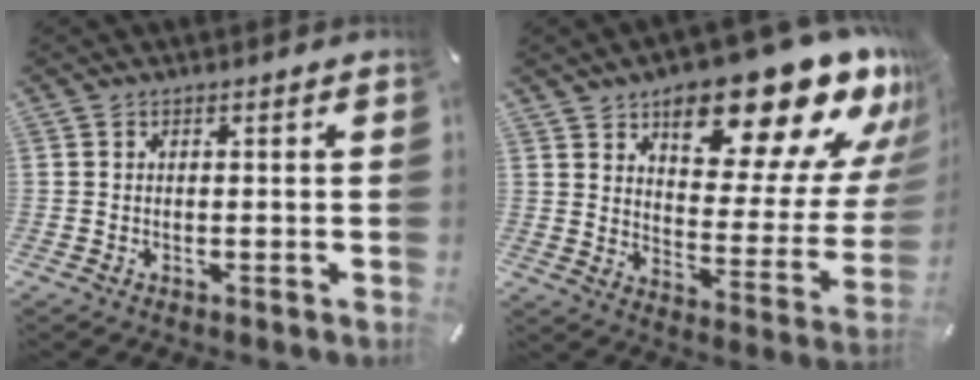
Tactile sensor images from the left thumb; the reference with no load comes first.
{"total": 24.3, "force": [17.0, 10.2, 14.0], "torque": [-0.173, -0.129, 0.283]}